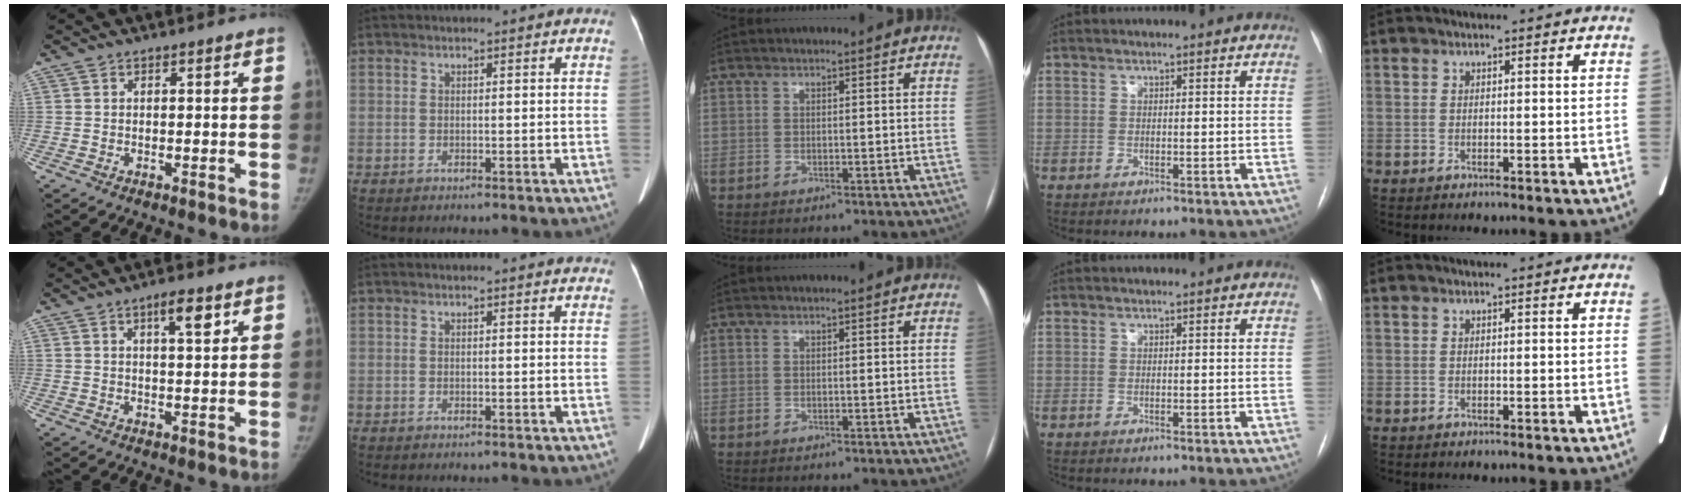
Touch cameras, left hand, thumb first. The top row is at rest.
{"thumb": {"total": 4.4, "force": [2.2, 1.2, 3.6], "torque": [-0.050, -0.009, 0.035]}, "index": {"total": 4.5, "force": [4.3, 0.9, 1.0], "torque": [-0.008, 0.007, 0.029]}}